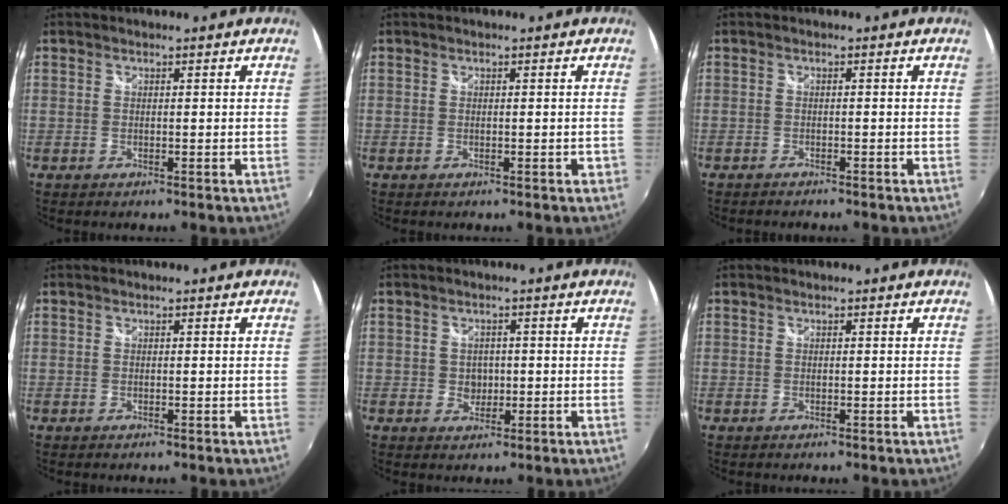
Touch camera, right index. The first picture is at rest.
{"total": 0.8, "force": [-0.3, 0.5, 0.6], "torque": [-0.005, 0.006, 0.002]}
{"total": 1.8, "force": [-1.8, 0.2, 0.4], "torque": [-0.020, -0.008, -0.031]}
{"total": 0.0}
{"total": 2.4, "force": [-0.1, 2.3, 0.8], "torque": [-0.011, 0.007, 0.004]}
{"total": 0.0}